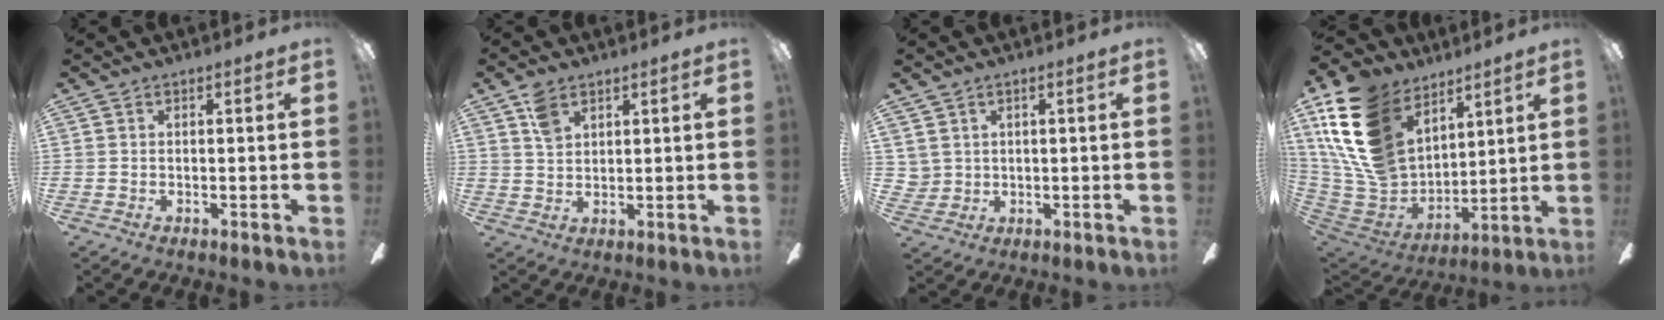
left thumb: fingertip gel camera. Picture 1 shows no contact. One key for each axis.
{"total": 4.5, "fx": 2.9, "fy": 2.6, "fz": 2.4, "tx": -0.039, "ty": -0.006, "tz": 0.052}
{"total": 2.9, "fx": 1.6, "fy": 2.5, "fz": -0.1, "tx": -0.008, "ty": 0.000, "tz": 0.031}
{"total": 22.1, "fx": 10.9, "fy": 14.7, "fz": 12.5, "tx": -0.306, "ty": -0.053, "tz": 0.201}